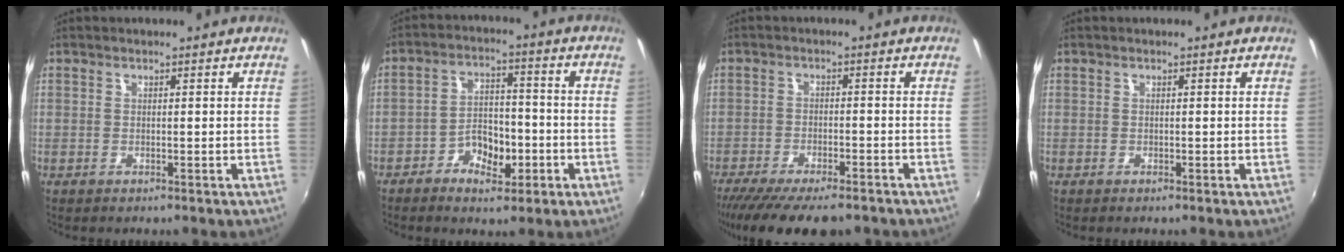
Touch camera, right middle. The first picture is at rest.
{"total": 7.9, "force": [-3.7, 4.7, 5.2], "torque": [-0.098, 0.015, -0.056]}
{"total": 12.9, "force": [-10.4, 2.9, 7.0], "torque": [-0.148, -0.045, -0.166]}
{"total": 0.0}